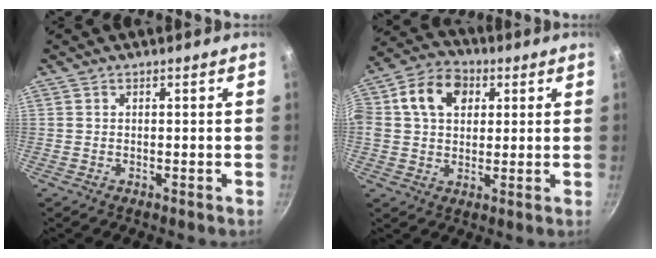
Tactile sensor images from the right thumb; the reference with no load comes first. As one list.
[{"total": 12.5, "force": [3.2, 9.4, 7.7], "torque": [-0.123, 0.020, 0.034]}]